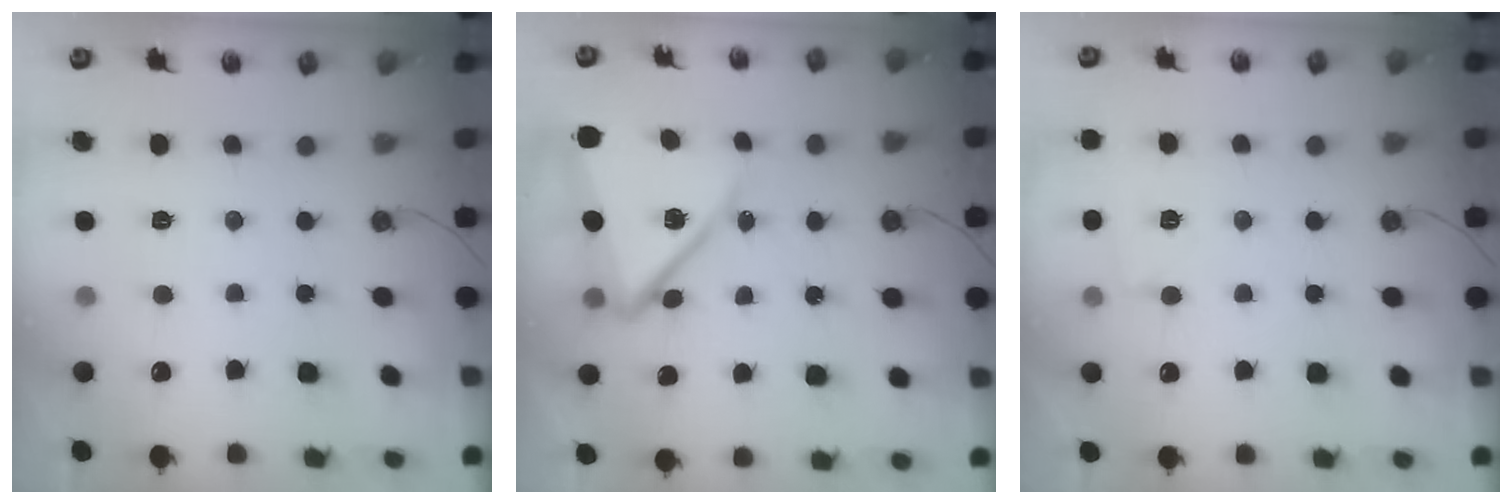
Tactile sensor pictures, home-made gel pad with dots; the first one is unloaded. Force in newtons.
{"total": 13.8, "press": 13.7, "slide": 1.5}
{"total": 5.3, "press": 1.7, "slide": 5.1}